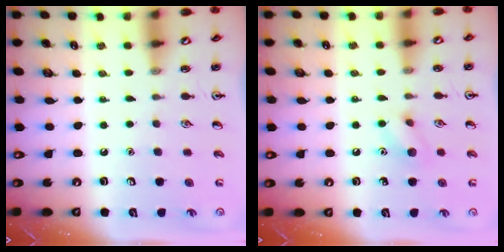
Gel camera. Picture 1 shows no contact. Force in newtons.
{"total": 6.6, "press": 6.6, "slide": 0.9}